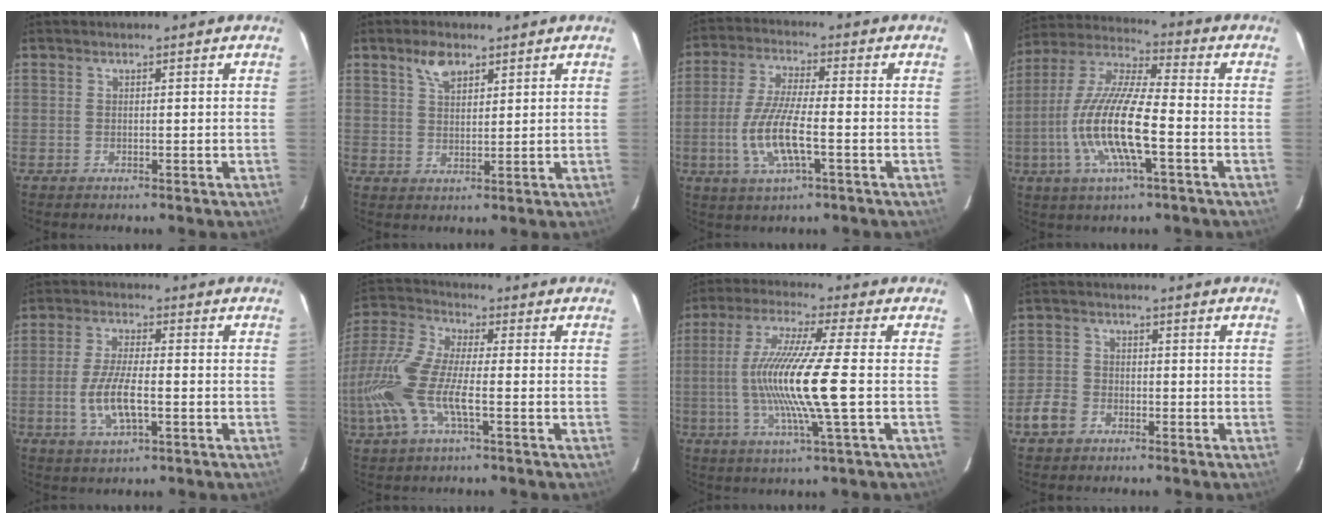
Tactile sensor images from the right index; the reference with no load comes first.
{"total": 4.6, "force": [2.9, 2.3, 2.7], "torque": [-0.046, 0.008, 0.053]}
{"total": 11.0, "force": [-2.9, 2.7, 10.3], "torque": [-0.214, -0.006, -0.058]}
{"total": 16.2, "force": [-4.3, 3.3, 15.3], "torque": [-0.309, -0.007, -0.089]}
{"total": 8.8, "force": [-2.2, 3.0, 8.0], "torque": [-0.163, -0.004, -0.042]}
{"total": 15.5, "force": [-3.9, 4.8, 14.2], "torque": [-0.308, -0.006, -0.083]}
{"total": 14.8, "force": [-1.9, -0.7, 14.6], "torque": [-0.281, -0.009, -0.036]}
{"total": 5.1, "force": [-2.8, 3.8, 1.9], "torque": [-0.046, 0.011, -0.052]}